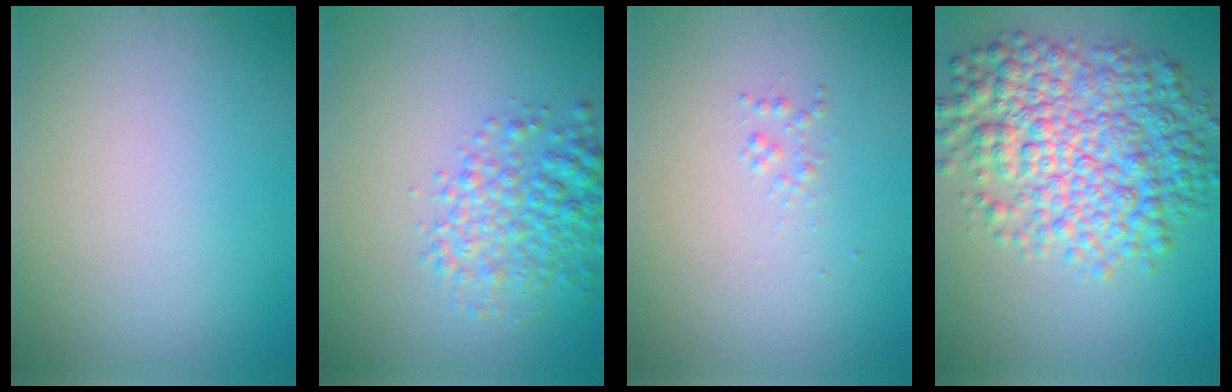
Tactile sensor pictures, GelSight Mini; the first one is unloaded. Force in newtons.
{"total": 4.4, "press": 4.4, "slide": 0.2}
{"total": 0.7, "press": 0.7, "slide": 0.0}
{"total": 9.1, "press": 9.1, "slide": 0.1}